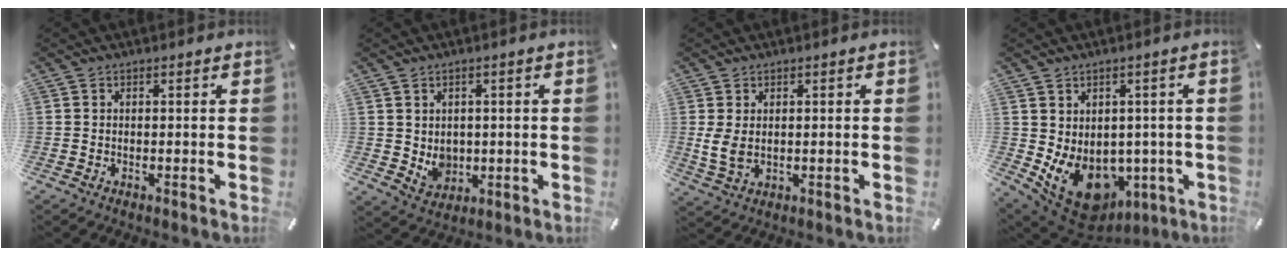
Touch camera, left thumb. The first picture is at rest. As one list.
[{"total": 5.6, "force": [0.9, 5.3, 1.5], "torque": [-0.012, -0.012, 0.018]}, {"total": 4.9, "force": [0.3, 3.3, 3.6], "torque": [-0.080, -0.004, 0.002]}, {"total": 11.4, "force": [-3.4, 9.2, 5.8], "torque": [-0.084, -0.013, -0.048]}]